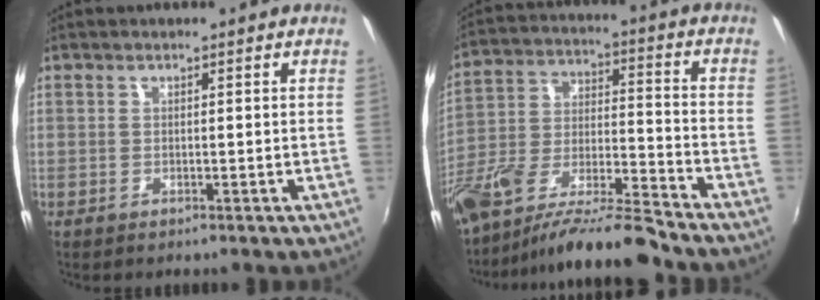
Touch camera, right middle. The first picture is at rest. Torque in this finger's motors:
{"motor_torque": [1.07, -1.07, 0.62, 0.21]}